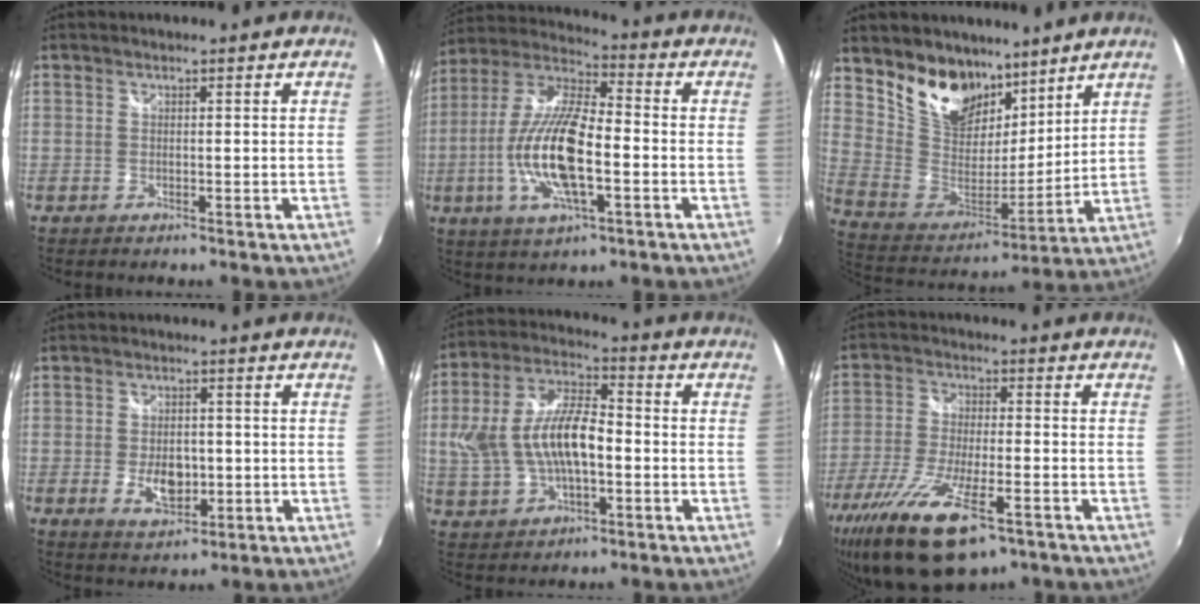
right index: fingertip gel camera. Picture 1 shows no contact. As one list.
[{"total": 17.2, "force": [-3.9, 5.7, 15.8], "torque": [-0.315, -0.008, -0.077]}, {"total": 16.4, "force": [11.1, 10.0, 6.7], "torque": [-0.156, 0.008, 0.216]}, {"total": 6.6, "force": [-1.3, 4.1, 5.0], "torque": [-0.096, -0.006, -0.017]}, {"total": 14.9, "force": [-1.6, 7.6, 12.8], "torque": [-0.267, 0.012, -0.023]}, {"total": 18.0, "force": [-10.9, 6.1, 13.0], "torque": [-0.270, -0.059, -0.193]}]